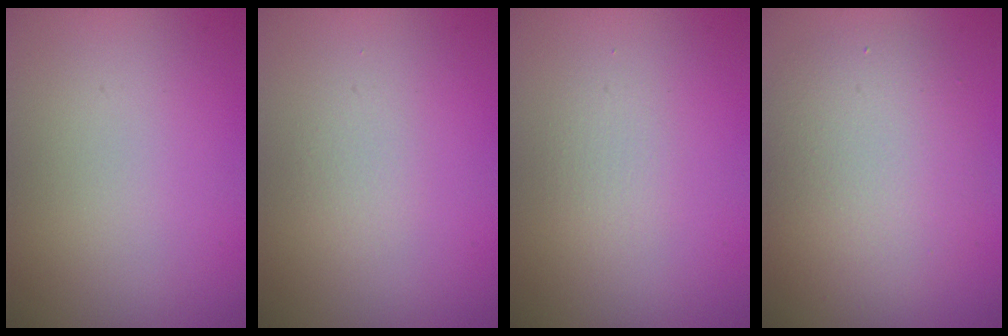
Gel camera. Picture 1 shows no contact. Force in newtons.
{"total": 0.7, "press": 0.7, "slide": 0.0}
{"total": 1.0, "press": 1.0, "slide": 0.1}
{"total": 5.7, "press": 5.7, "slide": 0.3}